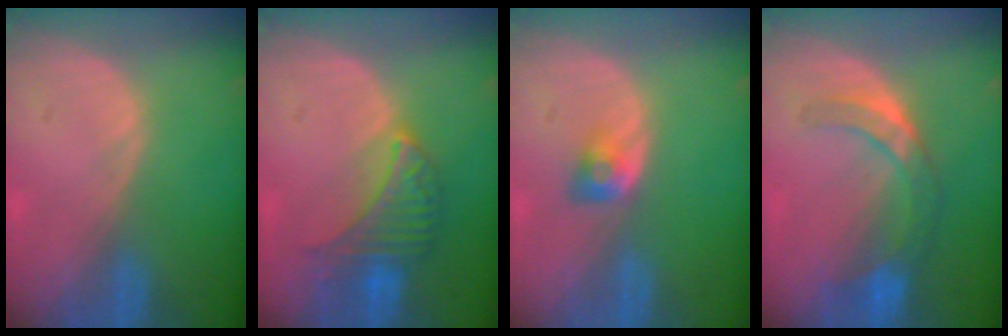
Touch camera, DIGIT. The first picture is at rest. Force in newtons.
{"total": 6.5, "press": 6.5, "slide": 0.5}
{"total": 2.9, "press": 2.5, "slide": 1.5}
{"total": 7.4, "press": 6.4, "slide": 3.7}